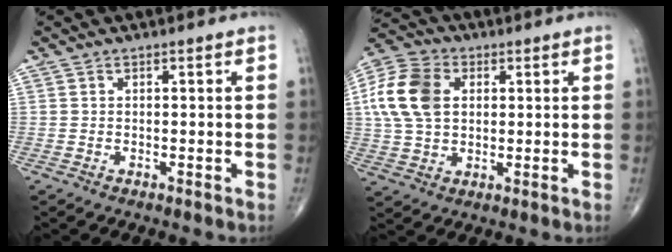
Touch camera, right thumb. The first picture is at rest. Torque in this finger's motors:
{"motor_torque": [0.17, 0.18, 0.65, 0.55, 0.11]}